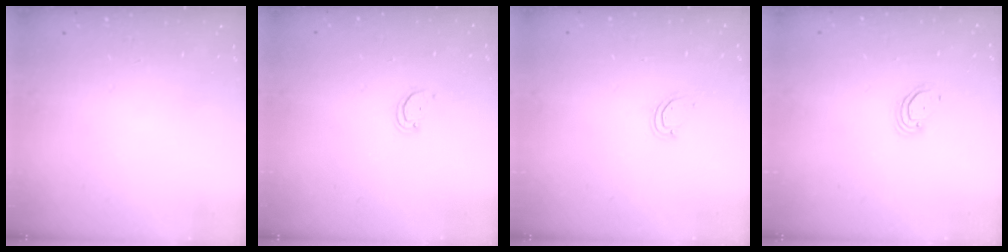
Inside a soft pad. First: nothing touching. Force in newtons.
{"total": 2.1, "press": 2.1, "slide": 0.2}
{"total": 3.7, "press": 3.7, "slide": 0.3}
{"total": 3.0, "press": 2.9, "slide": 0.3}